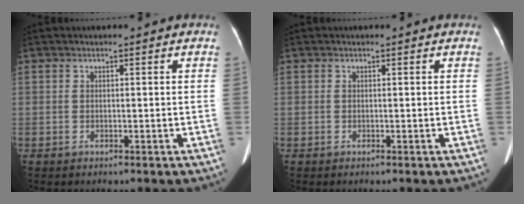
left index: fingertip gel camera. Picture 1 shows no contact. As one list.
[{"total": 0.0}]